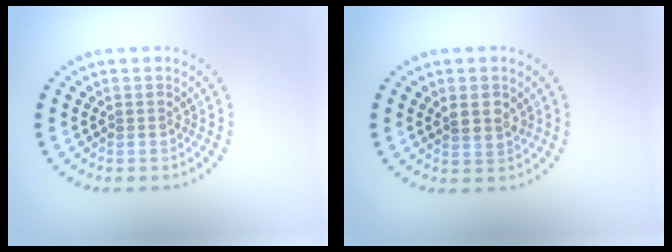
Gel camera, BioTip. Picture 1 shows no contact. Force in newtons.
{"total": 2.1, "press": 2.0, "slide": 0.8}